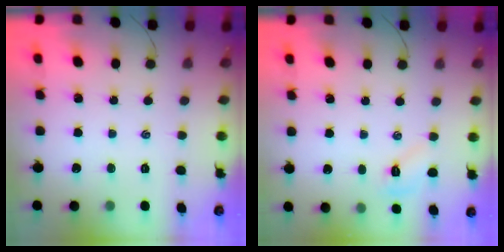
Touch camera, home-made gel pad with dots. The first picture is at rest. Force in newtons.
{"total": 7.0, "press": 6.8, "slide": 1.5}